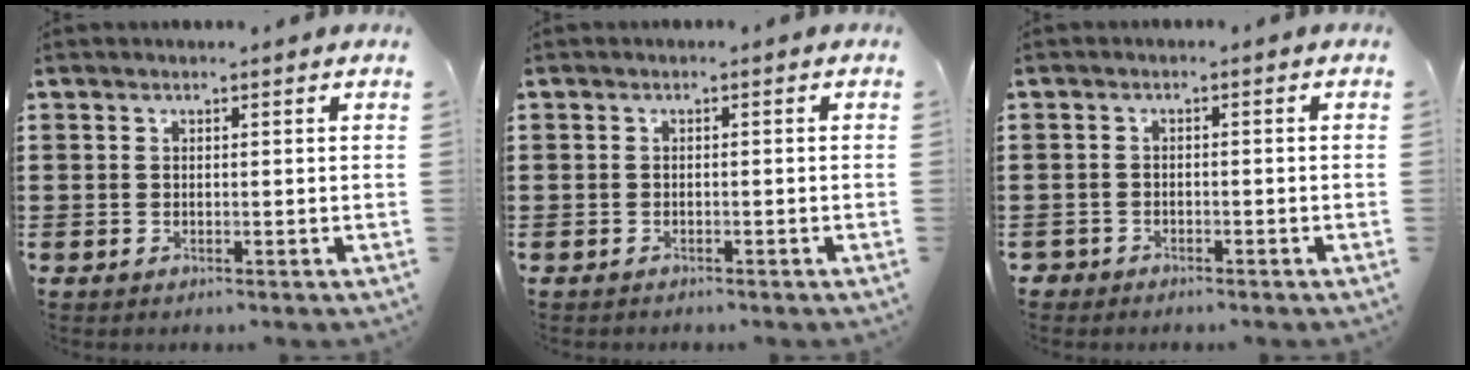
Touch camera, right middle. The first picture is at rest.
{"total": 0.6, "force": [-0.6, 0.1, -0.1], "torque": [0.000, 0.000, -0.014]}
{"total": 1.6, "force": [-1.5, 0.5, -0.1], "torque": [-0.005, -0.003, -0.034]}